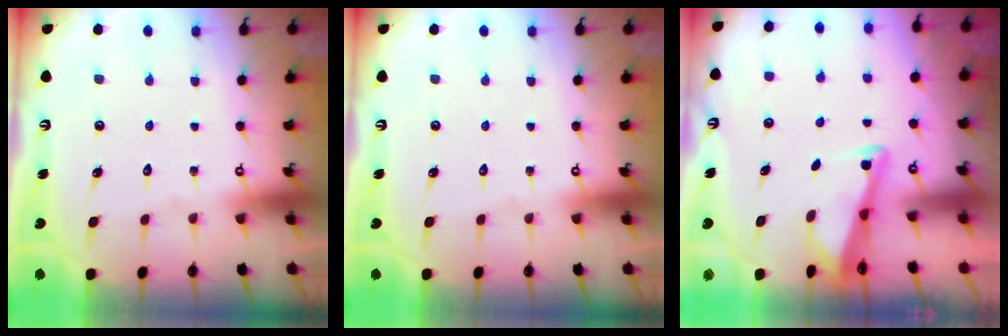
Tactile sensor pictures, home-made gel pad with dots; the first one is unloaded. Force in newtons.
{"total": 0.0}
{"total": 3.0, "press": 2.9, "slide": 0.3}